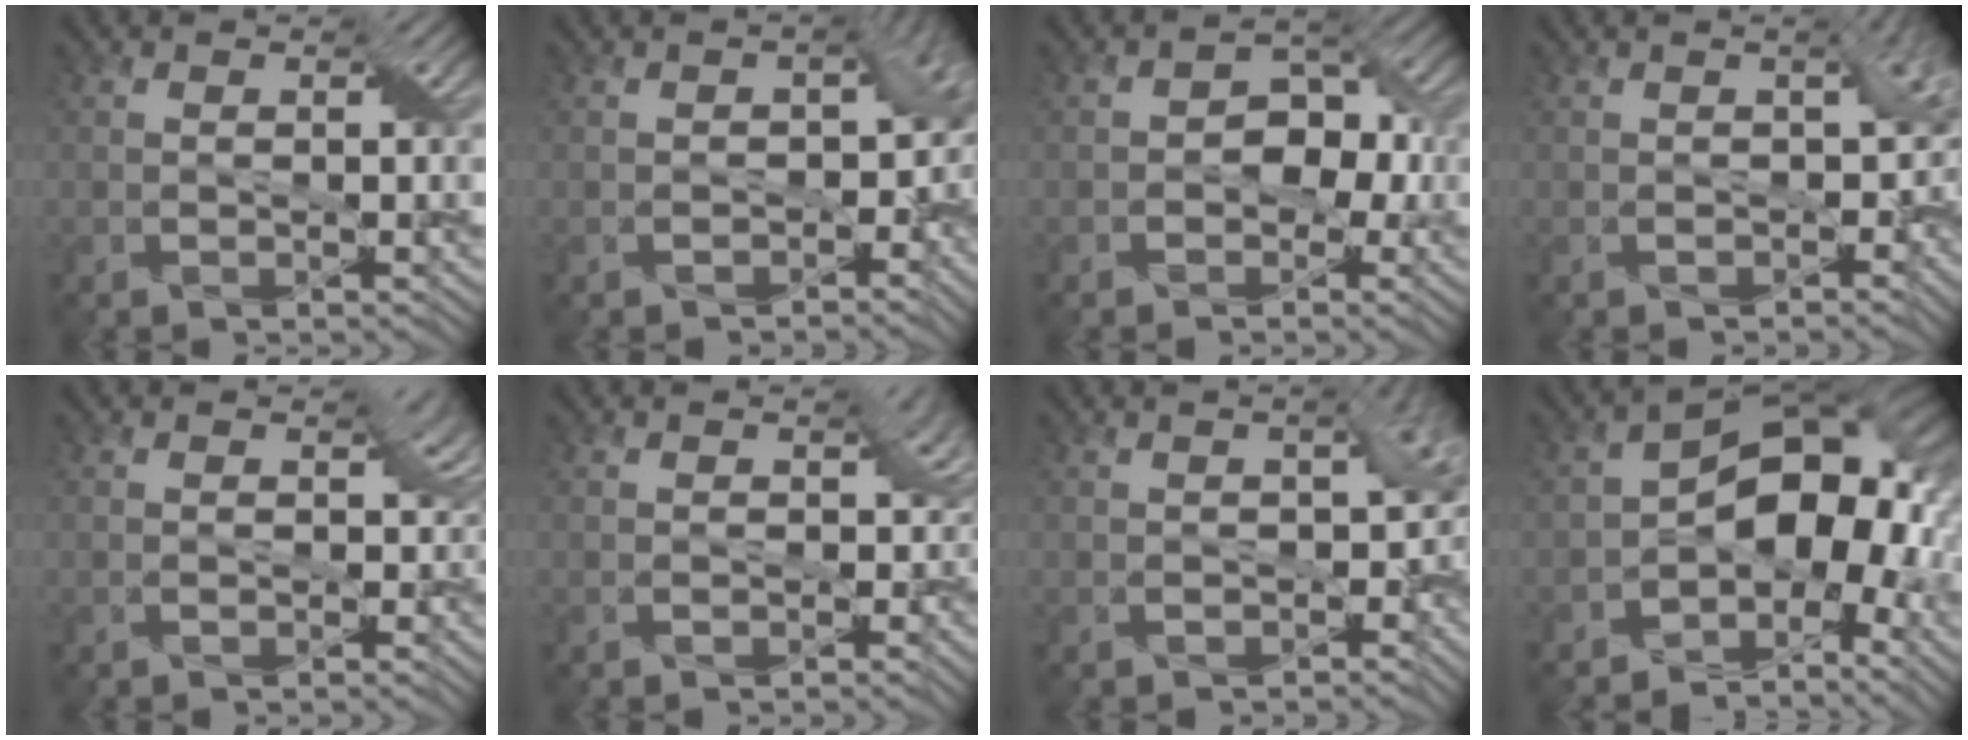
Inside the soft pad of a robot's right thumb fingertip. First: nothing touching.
{"total": 7.5, "force": [-1.4, 5.5, 5.0], "torque": [-0.027, -0.021, -0.007]}
{"total": 4.0, "force": [-0.8, 2.9, 2.6], "torque": [-0.010, 0.013, -0.025]}
{"total": 6.5, "force": [-0.6, 4.4, 4.7], "torque": [-0.042, -0.024, -0.001]}
{"total": 2.4, "force": [-0.4, 1.9, 1.4], "torque": [-0.011, 0.000, -0.012]}
{"total": 3.8, "force": [-0.9, 2.9, 2.2], "torque": [-0.007, 0.003, -0.016]}
{"total": 7.3, "force": [-0.8, 4.9, 5.3], "torque": [-0.043, -0.027, 0.001]}
{"total": 12.0, "force": [-2.9, 7.6, 8.8], "torque": [-0.106, -0.003, -0.059]}